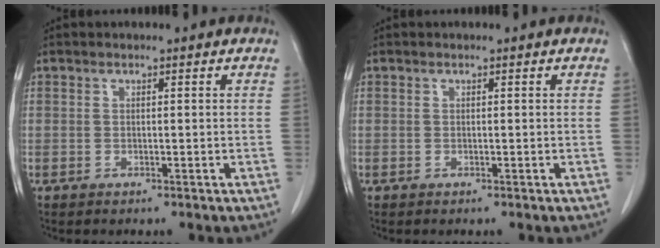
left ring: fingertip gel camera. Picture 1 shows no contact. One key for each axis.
{"total": 0.0}